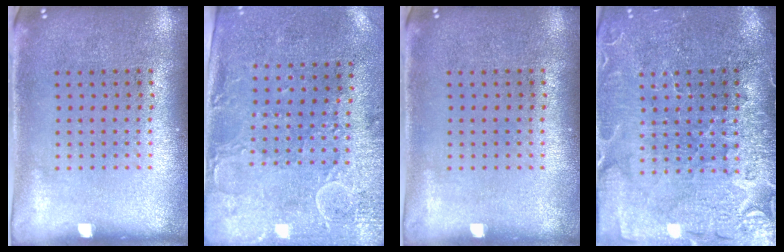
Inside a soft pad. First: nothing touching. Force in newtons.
{"total": 3.0, "press": 2.4, "slide": 1.7}
{"total": 0.0}
{"total": 3.6, "press": 3.4, "slide": 1.2}